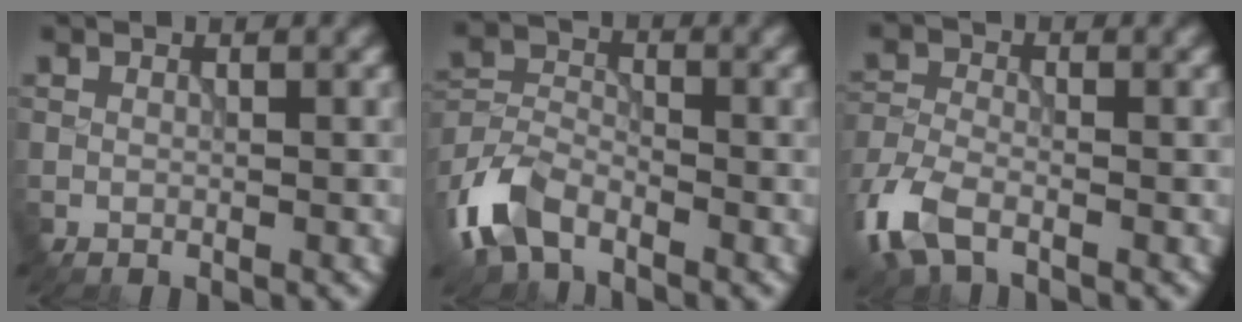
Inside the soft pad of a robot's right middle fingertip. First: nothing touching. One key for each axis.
{"total": 5.8, "fx": -4.0, "fy": 2.9, "fz": 3.1, "tx": -0.070, "ty": -0.004, "tz": -0.091}
{"total": 5.3, "fx": -3.2, "fy": 2.5, "fz": 3.3, "tx": -0.082, "ty": -0.008, "tz": -0.082}